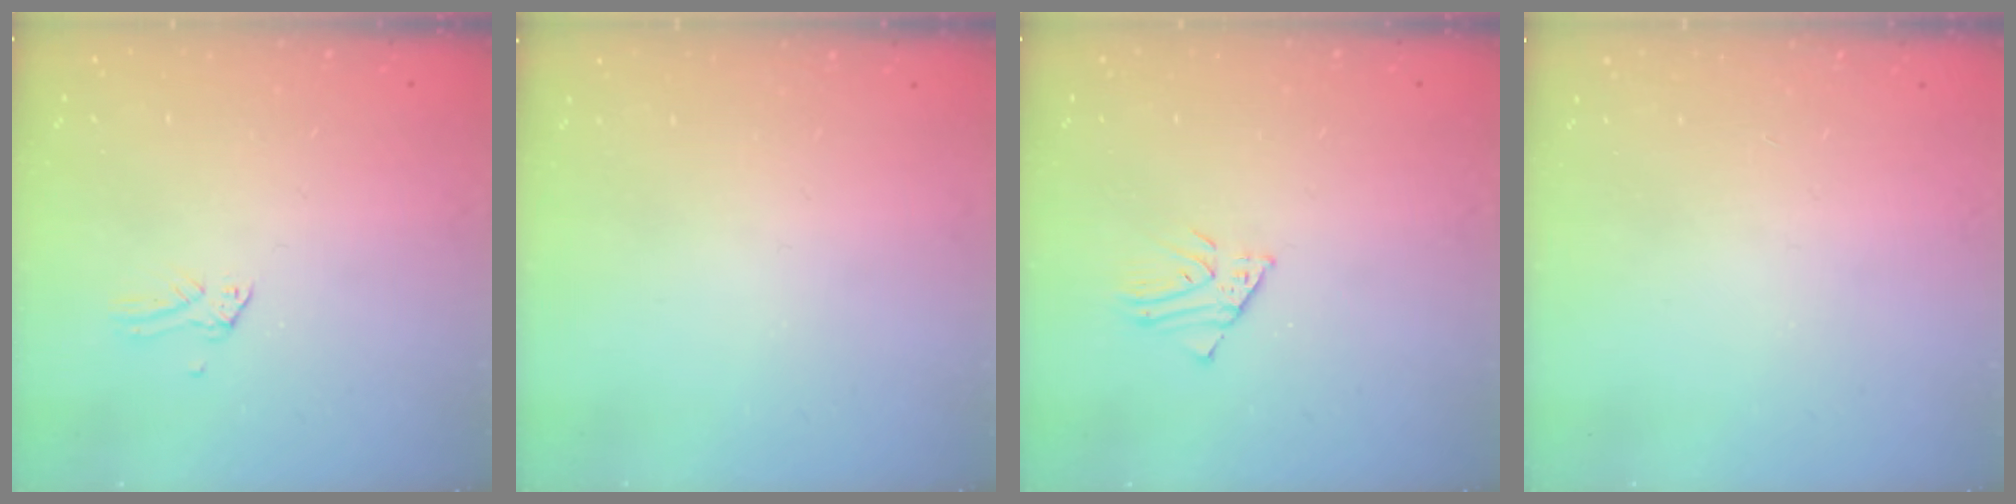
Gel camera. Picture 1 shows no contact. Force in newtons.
{"total": 0.0}
{"total": 2.5, "press": 2.5, "slide": 0.2}
{"total": 2.8, "press": 2.8, "slide": 0.3}